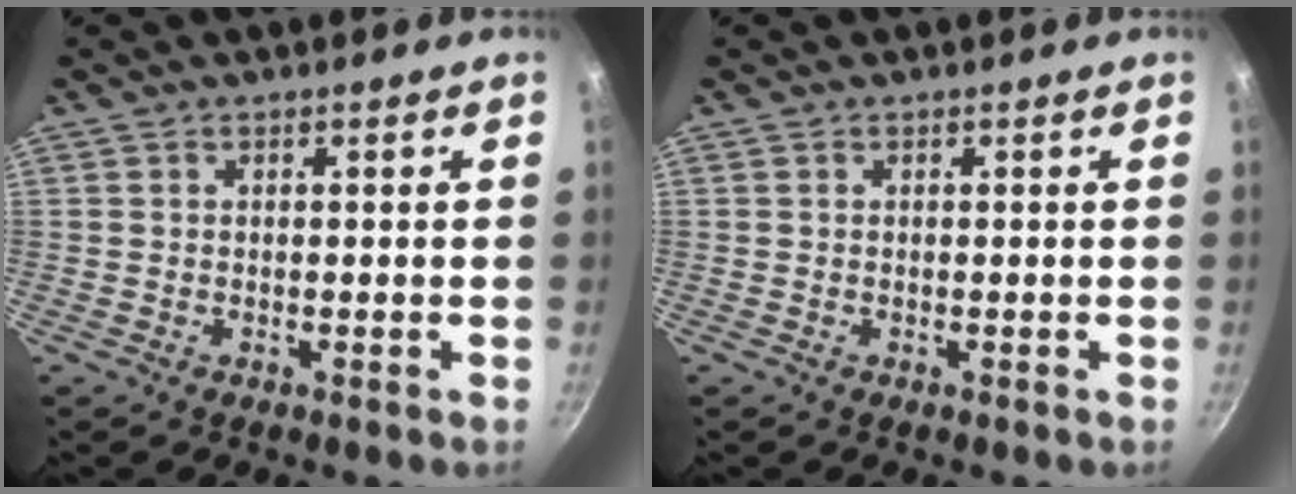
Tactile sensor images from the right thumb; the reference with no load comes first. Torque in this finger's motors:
{"motor_torque": [0.00, 0.00, -0.01, 0.06, 0.00]}